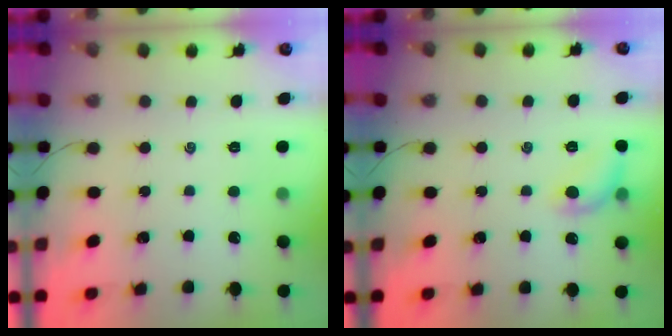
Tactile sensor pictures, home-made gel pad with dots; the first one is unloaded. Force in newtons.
{"total": 7.7, "press": 7.6, "slide": 0.4}